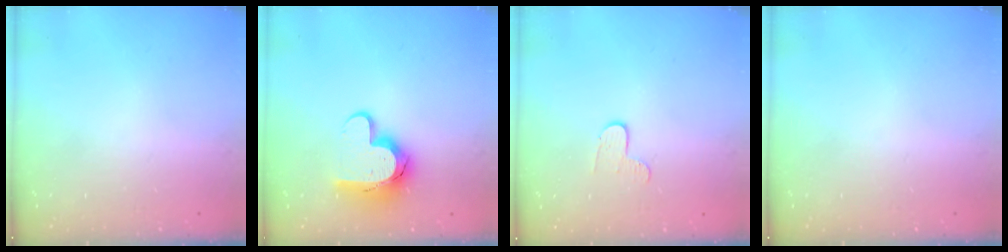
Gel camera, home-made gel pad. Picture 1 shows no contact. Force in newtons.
{"total": 14.0, "press": 13.9, "slide": 1.4}
{"total": 4.0, "press": 4.0, "slide": 0.3}
{"total": 0.0}